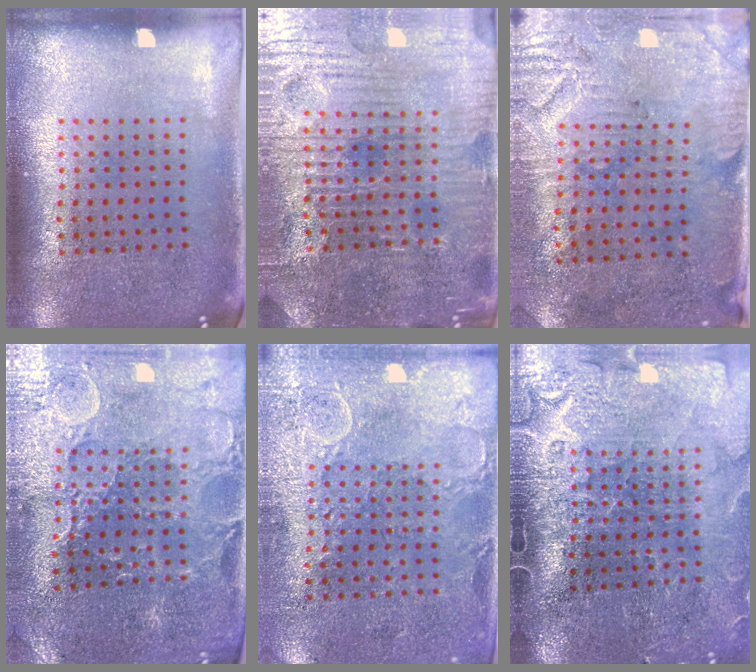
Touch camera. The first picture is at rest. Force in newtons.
{"total": 5.2, "press": 5.0, "slide": 1.4}
{"total": 3.0, "press": 2.5, "slide": 1.6}
{"total": 1.9, "press": 1.8, "slide": 0.5}
{"total": 2.9, "press": 2.6, "slide": 1.2}
{"total": 4.0, "press": 3.5, "slide": 2.0}